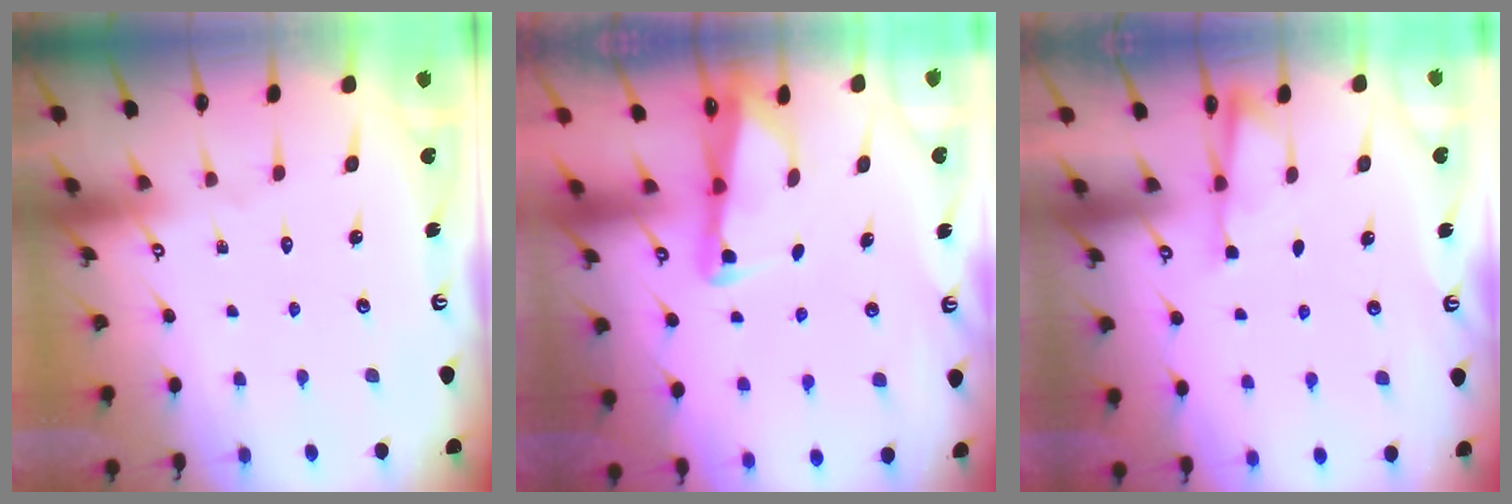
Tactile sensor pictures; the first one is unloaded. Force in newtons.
{"total": 2.6, "press": 2.6, "slide": 0.2}
{"total": 2.5, "press": 2.4, "slide": 0.4}